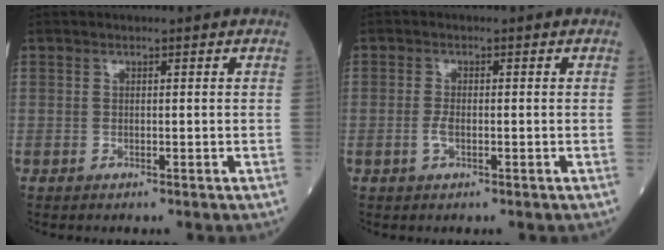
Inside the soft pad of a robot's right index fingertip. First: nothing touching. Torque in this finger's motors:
{"motor_torque": [0.48, -0.02, 0.19, 0.04]}